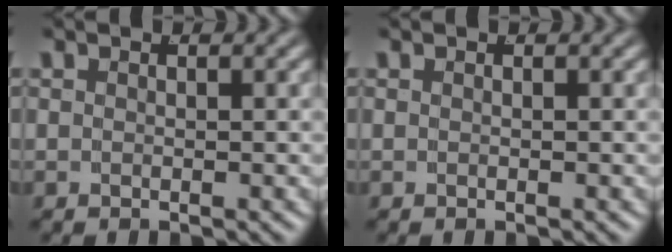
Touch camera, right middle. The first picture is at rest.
{"total": 0.0}